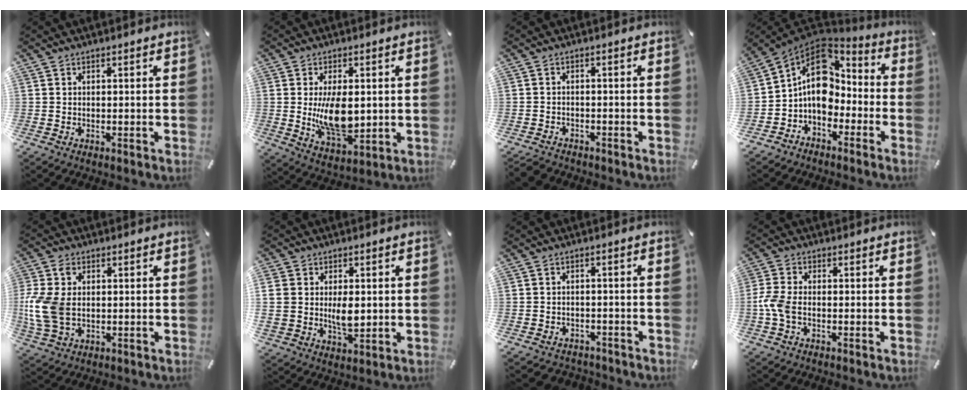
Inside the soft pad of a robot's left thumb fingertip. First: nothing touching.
{"total": 12.0, "force": [0.6, 6.6, 10.0], "torque": [-0.190, -0.022, 0.006]}
{"total": 2.5, "force": [-2.2, 1.1, 0.5], "torque": [-0.021, 0.009, -0.049]}
{"total": 12.5, "force": [-0.4, 9.8, 7.8], "torque": [-0.137, 0.004, -0.007]}
{"total": 10.3, "force": [0.3, 7.4, 7.2], "torque": [-0.173, 0.006, 0.007]}
{"total": 8.7, "force": [0.9, 6.6, 5.6], "torque": [-0.102, -0.004, 0.012]}
{"total": 2.7, "force": [-2.0, 1.7, 0.4], "torque": [-0.013, 0.009, -0.044]}
{"total": 5.2, "force": [-1.6, 2.6, 4.2], "torque": [-0.097, 0.002, -0.032]}